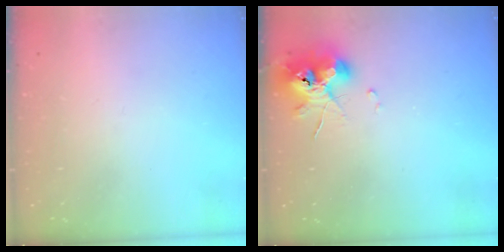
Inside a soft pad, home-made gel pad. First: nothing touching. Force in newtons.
{"total": 9.7, "press": 9.6, "slide": 1.4}